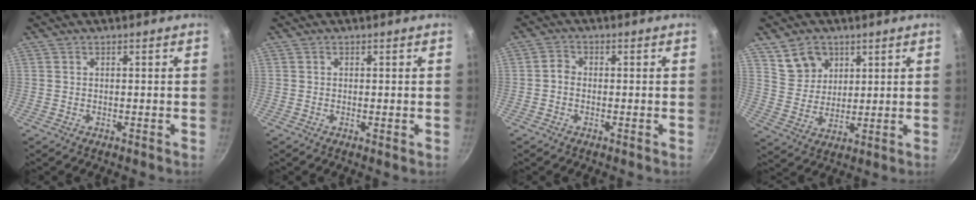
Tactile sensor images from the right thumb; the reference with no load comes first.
{"total": 0.5, "force": [0.0, 0.0, 0.5], "torque": [-0.009, -0.002, -0.001]}
{"total": 2.0, "force": [-0.7, 1.6, 1.0], "torque": [-0.018, 0.014, -0.019]}
{"total": 7.8, "force": [4.3, 5.9, 2.7], "torque": [-0.022, -0.015, 0.088]}